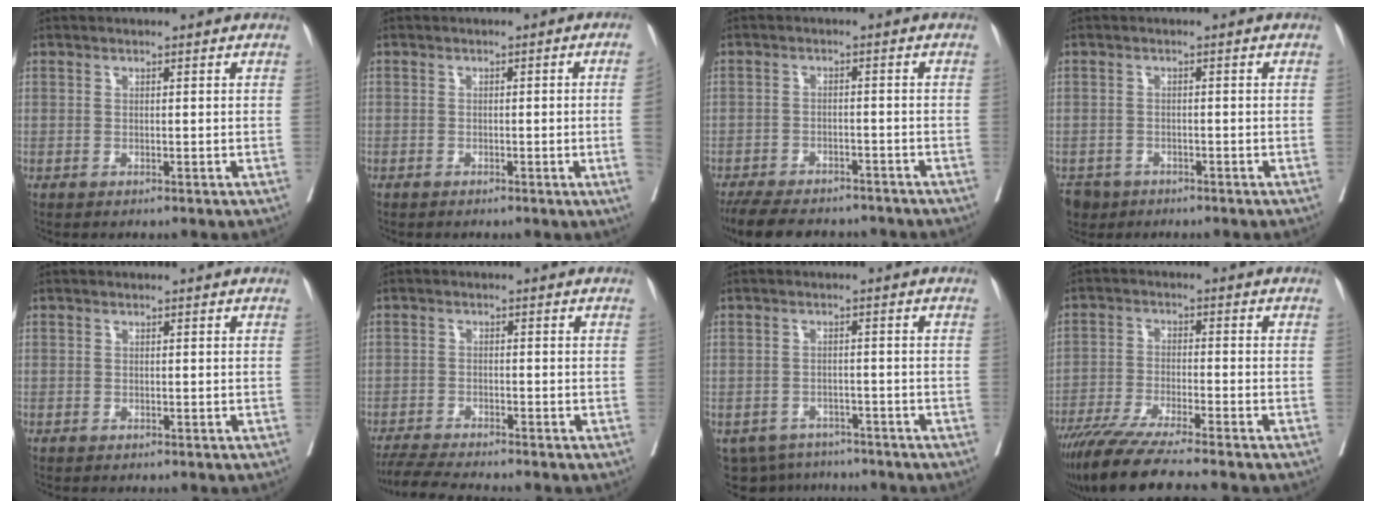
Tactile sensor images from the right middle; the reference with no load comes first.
{"total": 3.3, "force": [-0.8, -1.1, 3.0], "torque": [-0.042, -0.004, -0.011]}
{"total": 13.7, "force": [-11.8, 4.4, 5.4], "torque": [-0.116, -0.008, -0.165]}
{"total": 4.4, "force": [-3.1, 3.1, 0.6], "torque": [-0.014, 0.001, -0.051]}
{"total": 0.0}
{"total": 6.8, "force": [-6.2, -0.6, 2.6], "torque": [-0.042, -0.022, -0.106]}
{"total": 7.6, "force": [-6.7, 3.5, 1.0], "torque": [-0.020, 0.002, -0.090]}
{"total": 12.0, "force": [-10.0, -0.7, 6.6], "torque": [-0.099, -0.037, -0.165]}